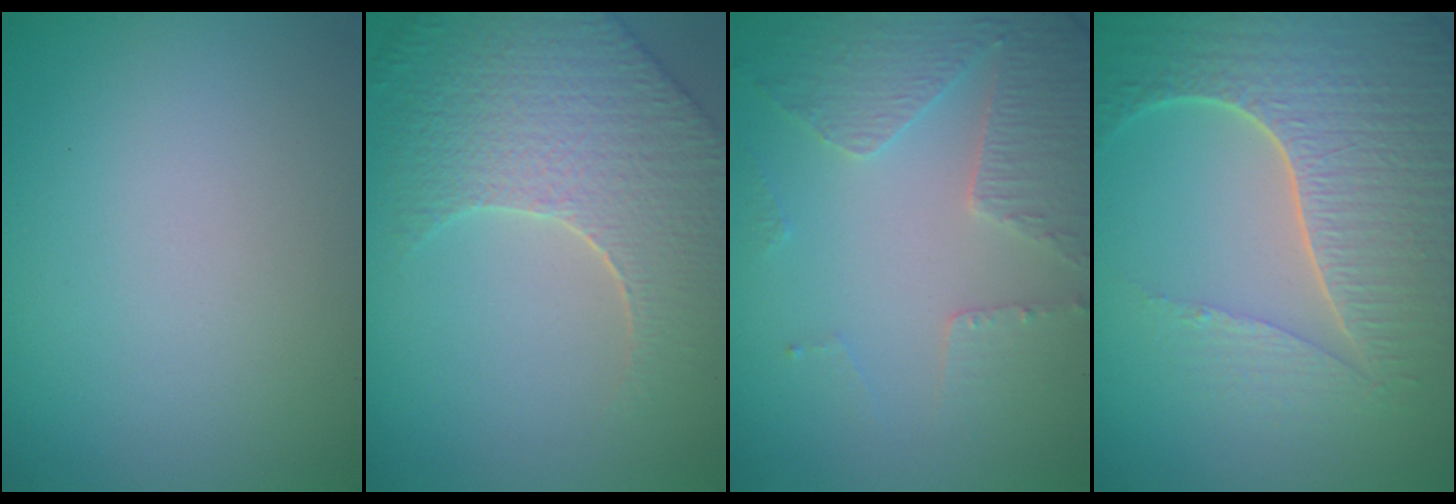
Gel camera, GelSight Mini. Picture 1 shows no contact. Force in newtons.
{"total": 7.2, "press": 5.6, "slide": 4.6}
{"total": 4.6, "press": 3.4, "slide": 3.1}
{"total": 7.5, "press": 5.6, "slide": 5.0}